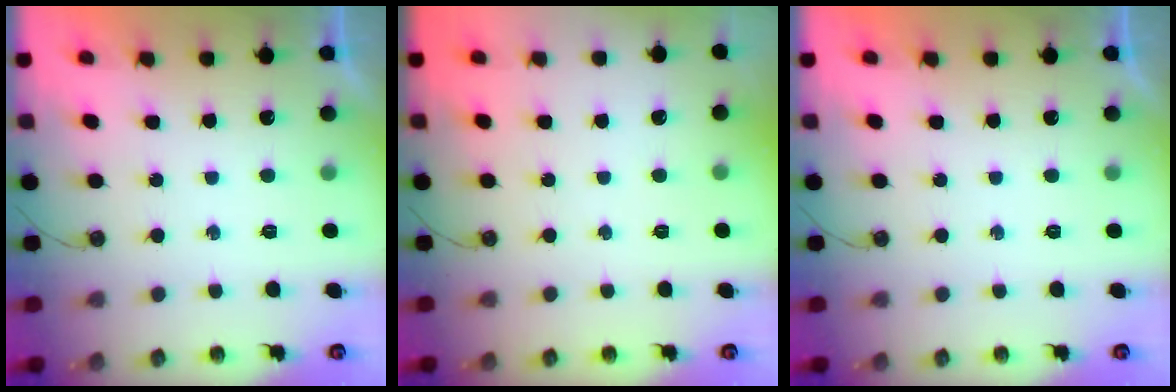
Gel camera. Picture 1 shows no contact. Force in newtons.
{"total": 0.0}
{"total": 0.0}